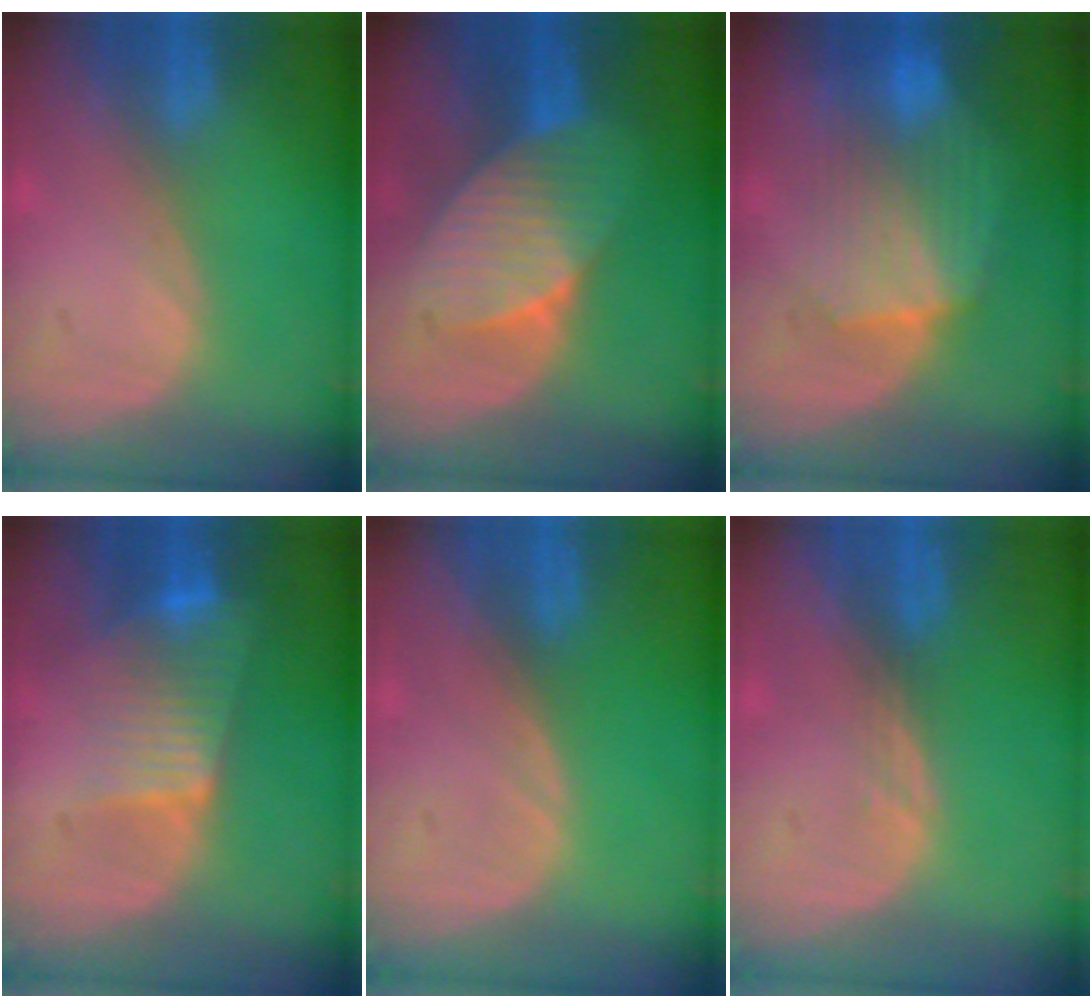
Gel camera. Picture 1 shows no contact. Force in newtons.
{"total": 7.5, "press": 7.5, "slide": 0.2}
{"total": 8.2, "press": 8.1, "slide": 1.3}
{"total": 7.7, "press": 6.6, "slide": 4.0}
{"total": 0.0}
{"total": 1.1, "press": 0.9, "slide": 0.7}